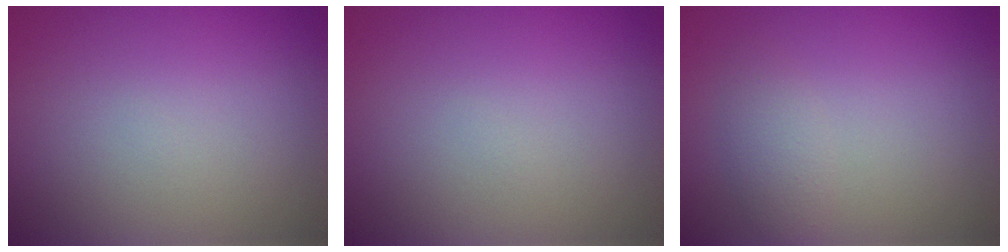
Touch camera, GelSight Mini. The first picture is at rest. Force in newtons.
{"total": 0.0}
{"total": 1.6, "press": 1.6, "slide": 0.1}